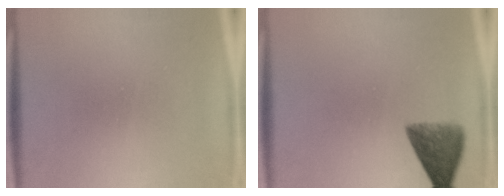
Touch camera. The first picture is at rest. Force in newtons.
{"total": 6.1}